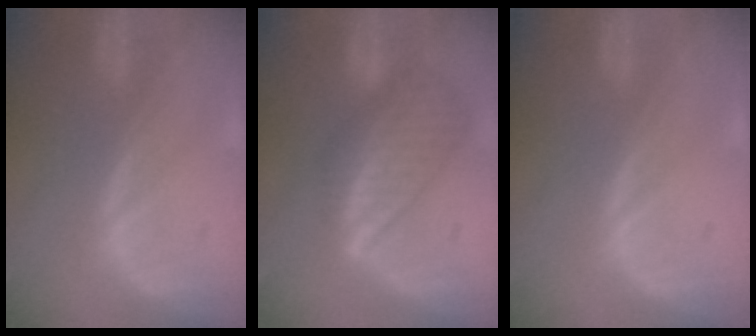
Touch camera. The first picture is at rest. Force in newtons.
{"total": 8.7, "press": 7.6, "slide": 4.4}
{"total": 0.0}